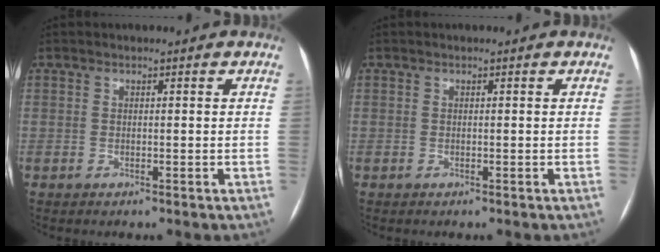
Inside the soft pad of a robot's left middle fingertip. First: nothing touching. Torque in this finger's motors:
{"motor_torque": [0.00, 0.00, 0.00, 0.00]}